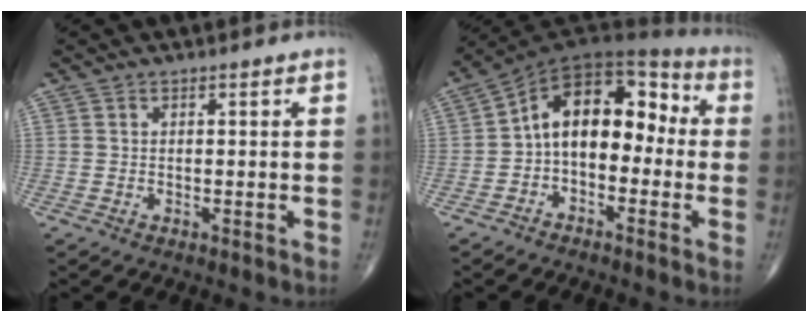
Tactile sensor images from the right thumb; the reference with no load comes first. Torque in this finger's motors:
{"motor_torque": [-0.12, 0.74, 1.20, -0.63, 0.31]}